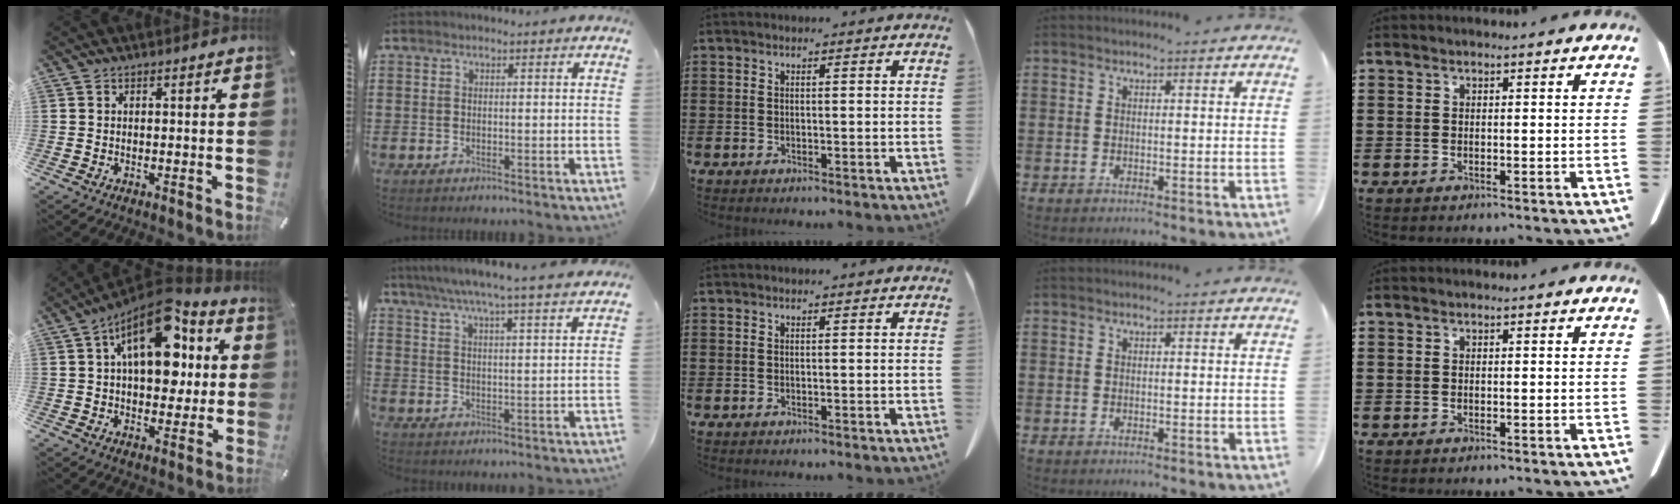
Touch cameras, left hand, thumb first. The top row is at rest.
{"thumb": {"total": 17.8, "force": [5.7, 10.0, 13.6], "torque": [-0.201, -0.018, 0.095]}, "index": {"total": 5.6, "force": [4.9, -0.7, 2.5], "torque": [-0.067, -0.029, 0.083]}}